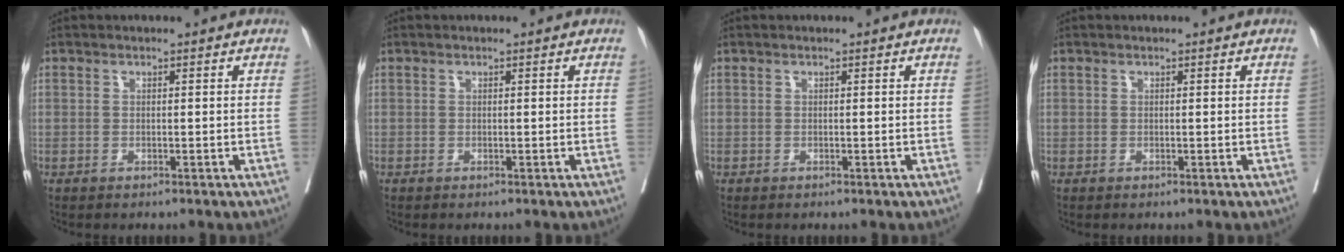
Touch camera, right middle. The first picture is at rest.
{"total": 0.0}
{"total": 0.0}
{"total": 0.0}